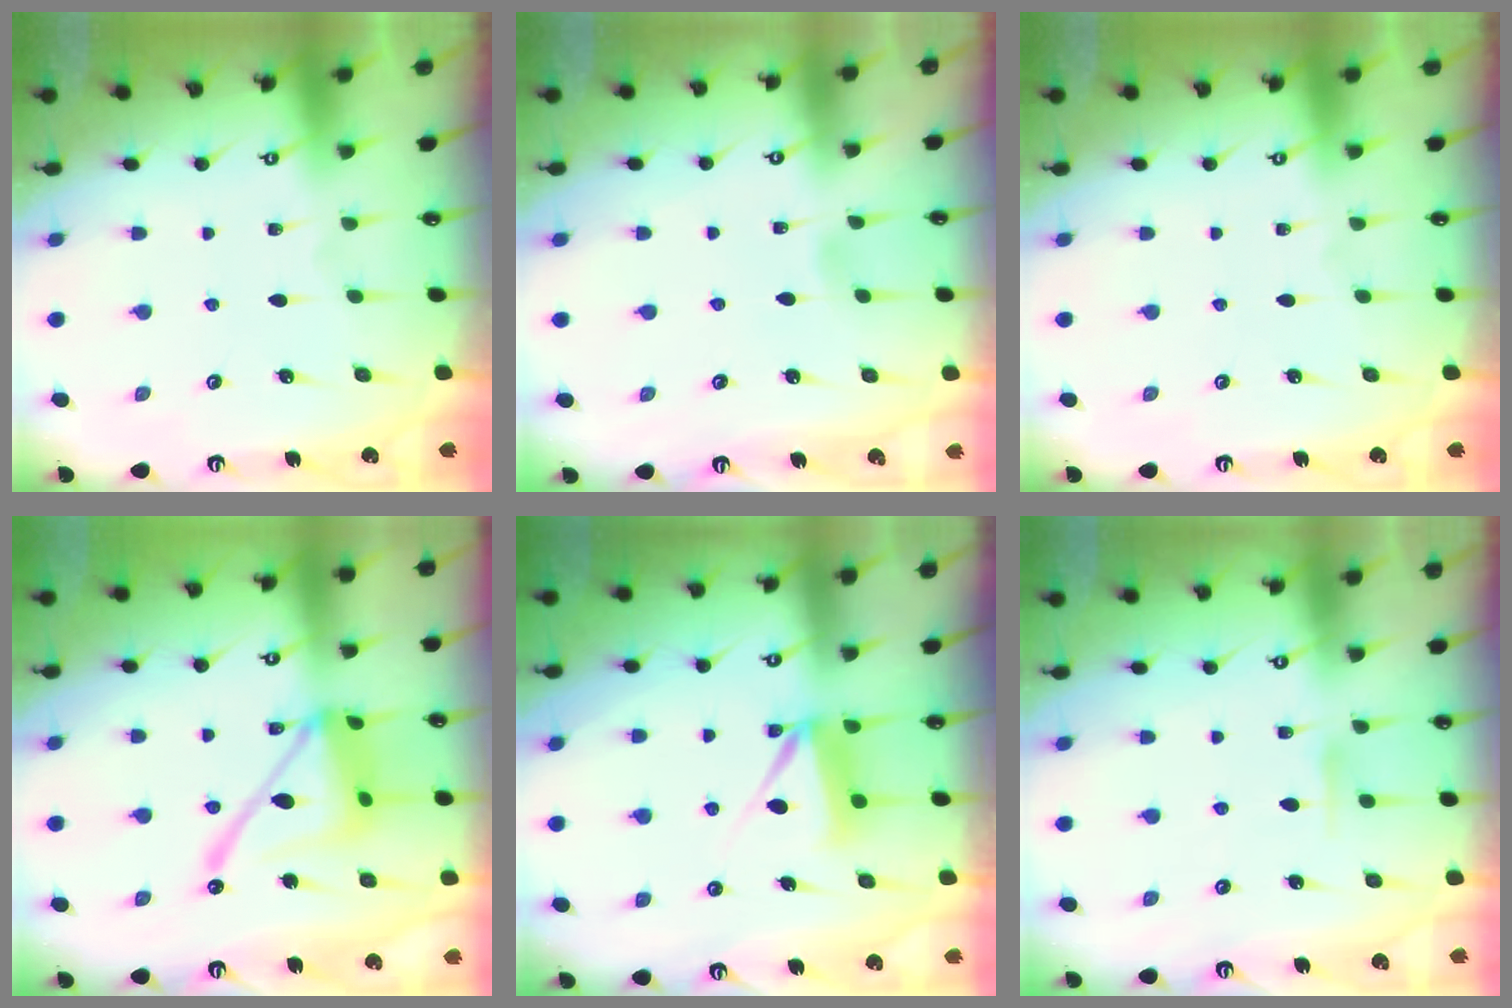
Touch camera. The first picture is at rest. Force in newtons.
{"total": 3.2, "press": 3.2, "slide": 0.4}
{"total": 0.0}
{"total": 17.0, "press": 17.0, "slide": 1.5}
{"total": 8.2, "press": 8.1, "slide": 0.6}
{"total": 5.4, "press": 5.4, "slide": 0.7}